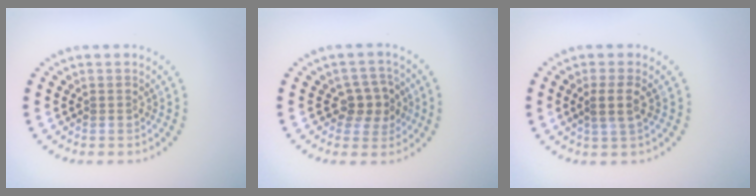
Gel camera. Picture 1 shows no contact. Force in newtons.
{"total": 2.9, "press": 2.6, "slide": 1.2}
{"total": 2.1, "press": 1.7, "slide": 1.2}